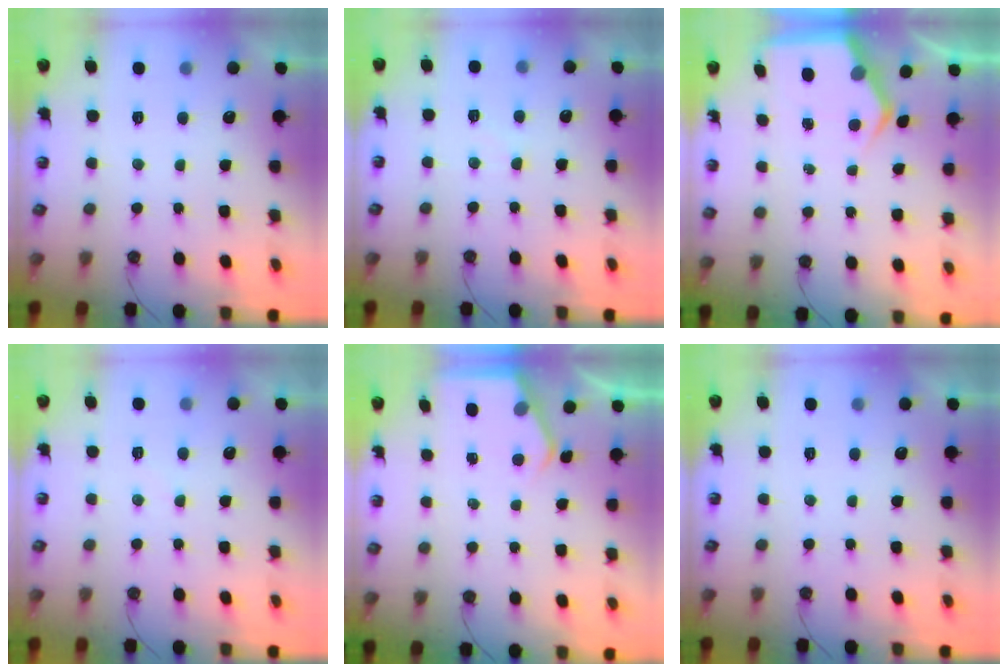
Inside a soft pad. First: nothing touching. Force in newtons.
{"total": 3.2, "press": 3.2, "slide": 0.5}
{"total": 4.9, "press": 4.8, "slide": 0.6}
{"total": 4.7, "press": 4.6, "slide": 0.6}
{"total": 3.4, "press": 3.4, "slide": 0.5}
{"total": 0.0}